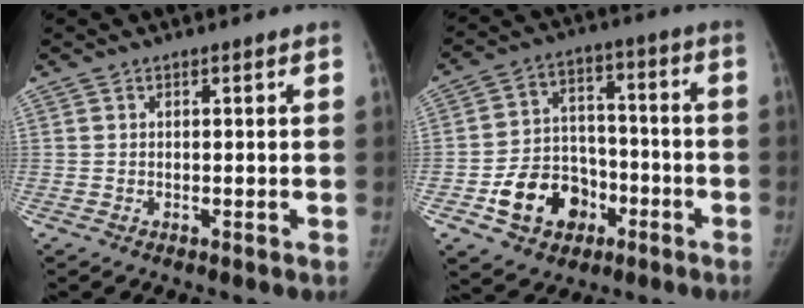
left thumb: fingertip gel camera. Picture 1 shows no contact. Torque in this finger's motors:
{"motor_torque": [-0.24, 0.32, 0.81, 0.76, 0.03]}